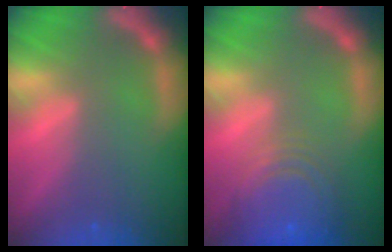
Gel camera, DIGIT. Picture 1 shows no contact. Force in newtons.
{"total": 9.5}